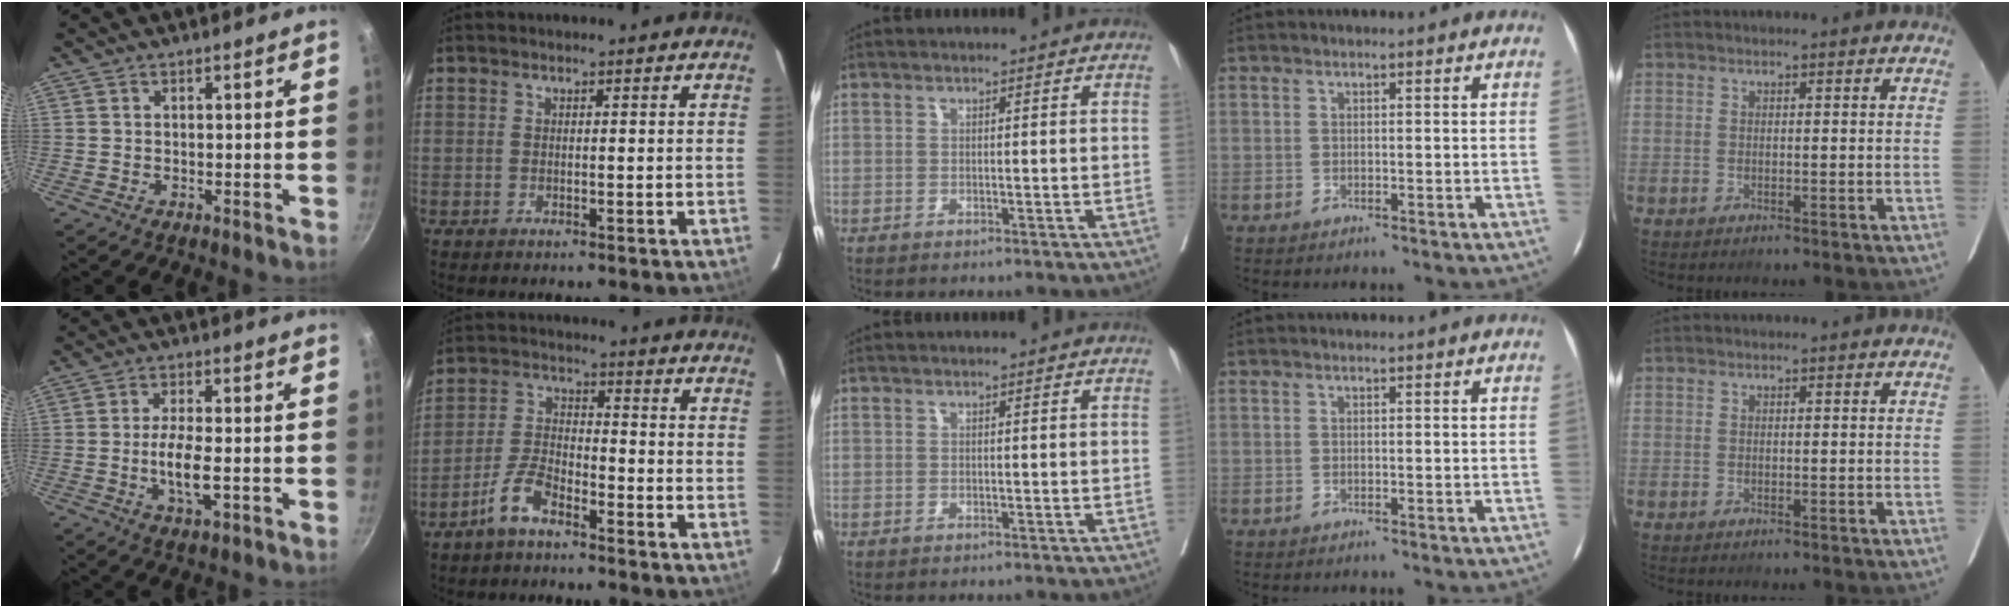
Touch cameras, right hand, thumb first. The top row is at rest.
{"thumb": {"total": 6.3, "force": [-1.3, 2.3, 5.7], "torque": [-0.110, -0.002, -0.022]}, "index": {"total": 6.2, "force": [-4.4, 2.2, 3.7], "torque": [-0.089, 0.003, -0.090]}}